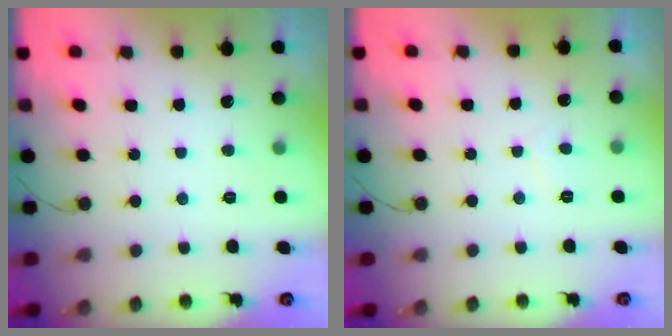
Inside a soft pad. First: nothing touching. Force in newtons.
{"total": 2.7, "press": 2.7, "slide": 0.4}